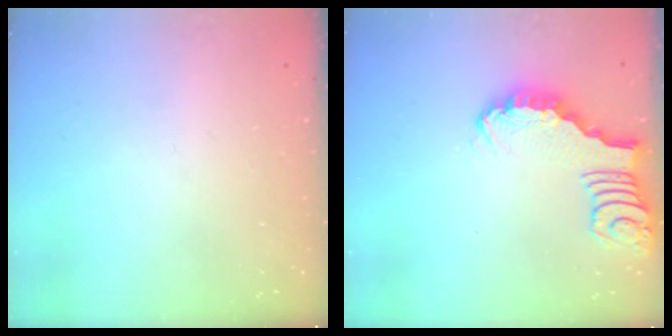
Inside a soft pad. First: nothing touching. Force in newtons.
{"total": 2.7, "press": 2.7, "slide": 0.4}